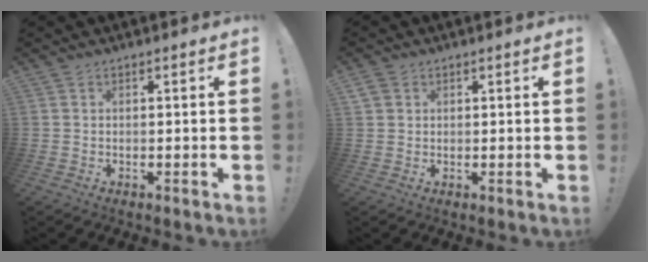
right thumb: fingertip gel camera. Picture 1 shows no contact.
{"total": 2.8, "force": [1.5, 2.2, 0.8], "torque": [-0.014, -0.002, 0.029]}